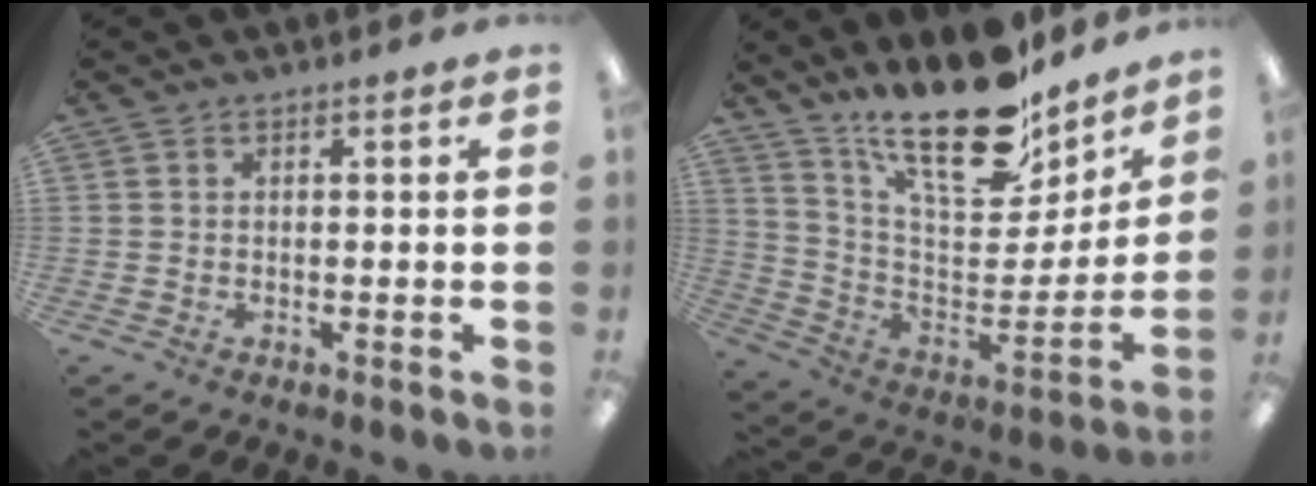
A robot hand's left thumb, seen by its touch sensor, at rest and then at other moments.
{"total": 23.6, "force": [18.2, 8.7, 12.2], "torque": [-0.185, -0.124, 0.312]}